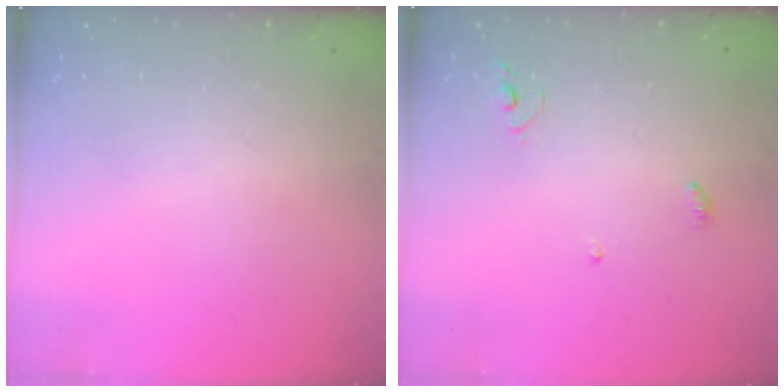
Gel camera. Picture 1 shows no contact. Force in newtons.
{"total": 3.8, "press": 3.8, "slide": 0.4}